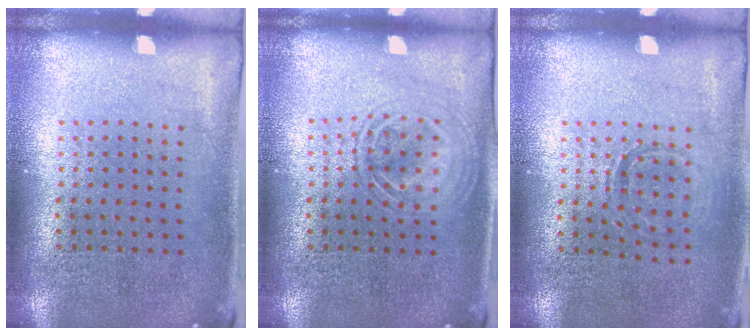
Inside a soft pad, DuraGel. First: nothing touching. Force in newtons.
{"total": 1.2, "press": 1.2, "slide": 0.1}
{"total": 0.8, "press": 0.8, "slide": 0.3}